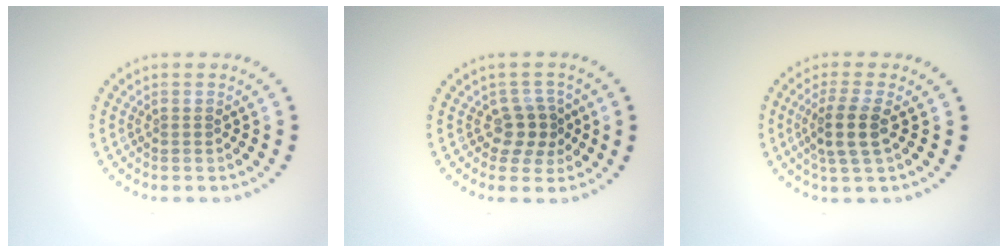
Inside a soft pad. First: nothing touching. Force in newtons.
{"total": 2.4, "press": 2.0, "slide": 1.2}
{"total": 3.1, "press": 2.6, "slide": 1.8}